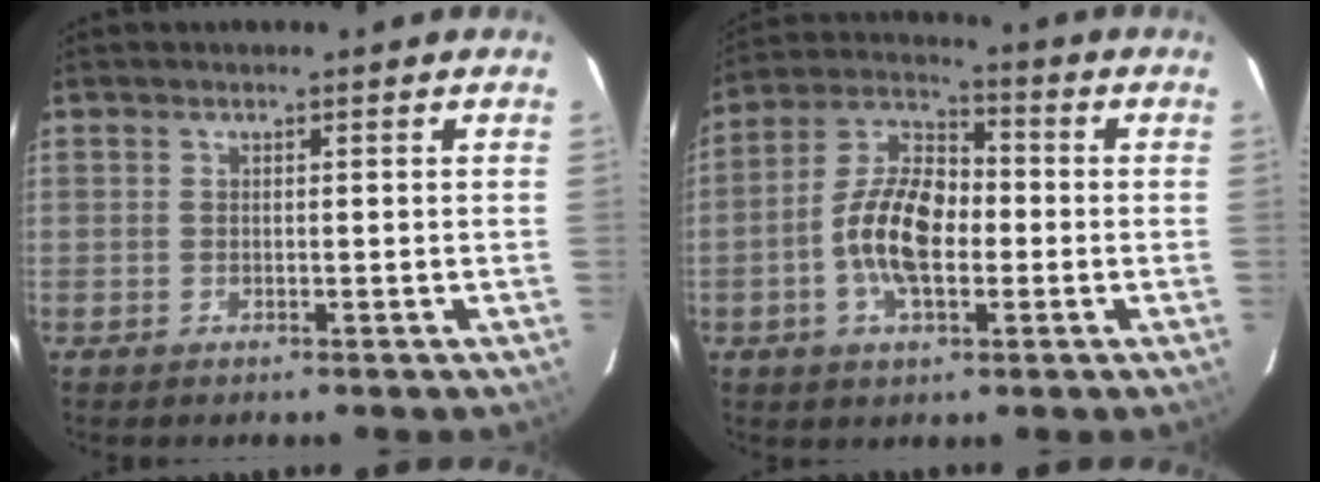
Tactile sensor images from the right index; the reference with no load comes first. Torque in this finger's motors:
{"motor_torque": [1.27, -0.87, 0.38, 0.12]}